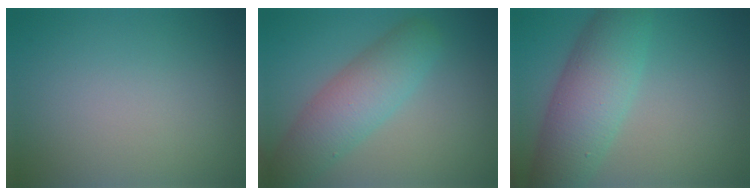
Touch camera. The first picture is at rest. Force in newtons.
{"total": 5.7, "press": 5.7, "slide": 0.2}
{"total": 7.4, "press": 7.4, "slide": 0.2}